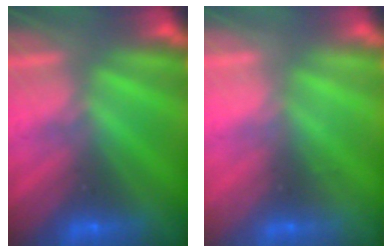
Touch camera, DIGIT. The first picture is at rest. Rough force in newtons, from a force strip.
{"total": 1.9}